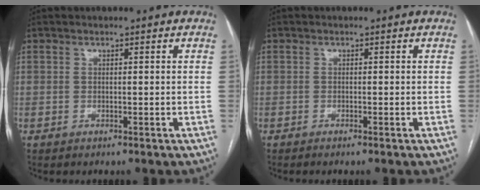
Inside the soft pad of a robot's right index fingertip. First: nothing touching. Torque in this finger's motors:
{"motor_torque": [-0.13, -0.06, -0.03, 0.01]}